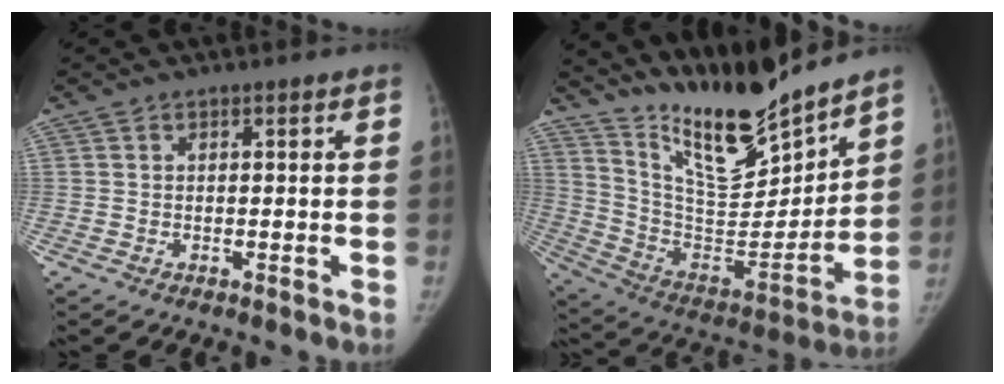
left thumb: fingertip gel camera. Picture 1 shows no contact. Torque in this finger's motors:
{"motor_torque": [0.68, 0.11, 1.32, -1.46, 0.12]}